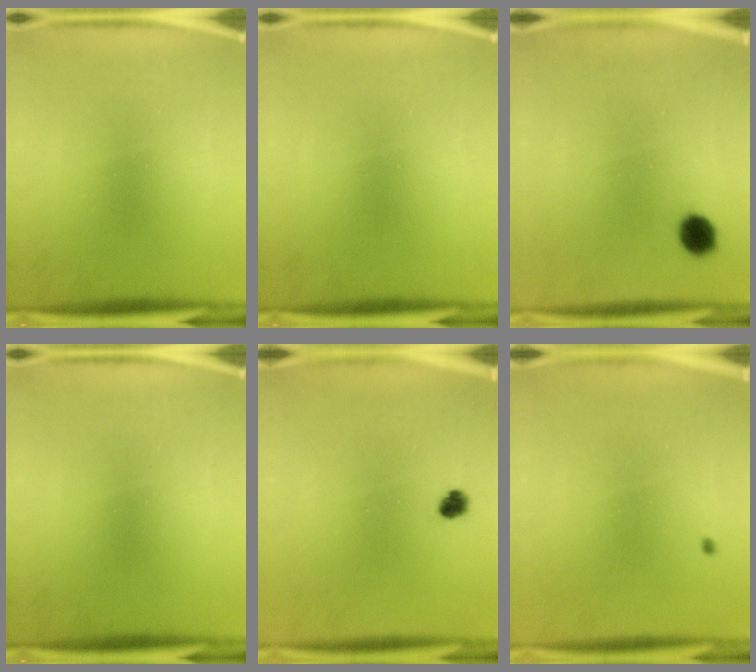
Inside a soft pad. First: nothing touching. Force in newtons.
{"total": 0.0}
{"total": 4.4}
{"total": 0.0}
{"total": 2.2}
{"total": 0.6}